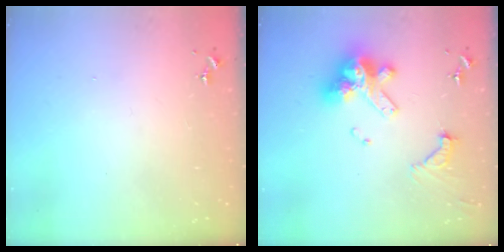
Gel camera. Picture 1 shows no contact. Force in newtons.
{"total": 15.0, "press": 14.8, "slide": 2.2}